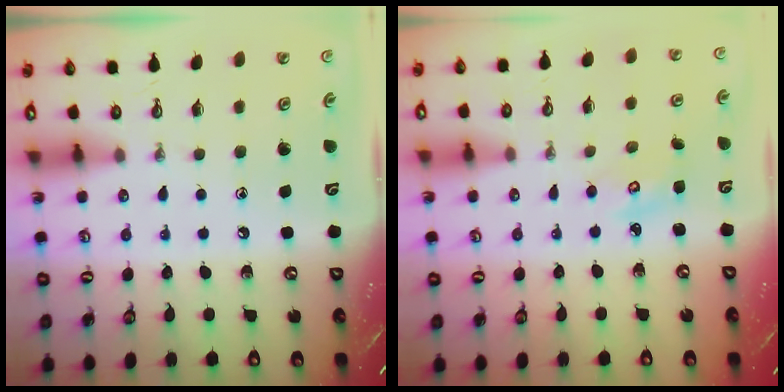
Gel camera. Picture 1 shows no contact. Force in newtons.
{"total": 2.9, "press": 2.9, "slide": 0.3}